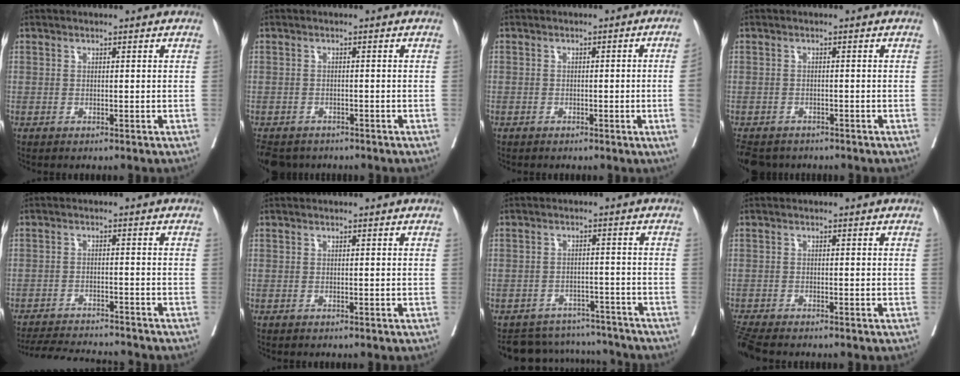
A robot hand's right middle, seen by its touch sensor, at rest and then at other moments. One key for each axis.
{"total": 8.4, "fx": -6.6, "fy": 4.6, "fz": 2.7, "tx": -0.062, "ty": -0.014, "tz": -0.089}
{"total": 3.7, "fx": -0.8, "fy": -0.7, "fz": 3.6, "tx": -0.044, "ty": 0.003, "tz": -0.010}
{"total": 8.6, "fx": -6.7, "fy": 4.5, "fz": 2.9, "tx": -0.067, "ty": -0.014, "tz": -0.091}
{"total": 11.5, "fx": -11.0, "fy": 1.0, "fz": 3.3, "tx": -0.050, "ty": -0.005, "tz": -0.158}
{"total": 0.0}
{"total": 10.2, "fx": -9.7, "fy": 3.2, "fz": 0.1, "tx": 0.005, "ty": 0.023, "tz": -0.126}
{"total": 3.7, "fx": -3.5, "fy": 0.0, "fz": 1.2, "tx": -0.028, "ty": -0.019, "tz": -0.067}